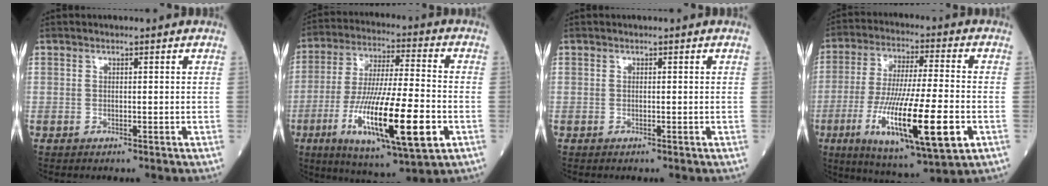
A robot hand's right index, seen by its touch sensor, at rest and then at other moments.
{"total": 19.7, "force": [-6.2, 2.7, 18.6], "torque": [-0.347, -0.032, -0.099]}
{"total": 0.0}
{"total": 19.4, "force": [-6.0, 2.3, 18.3], "torque": [-0.338, -0.039, -0.095]}